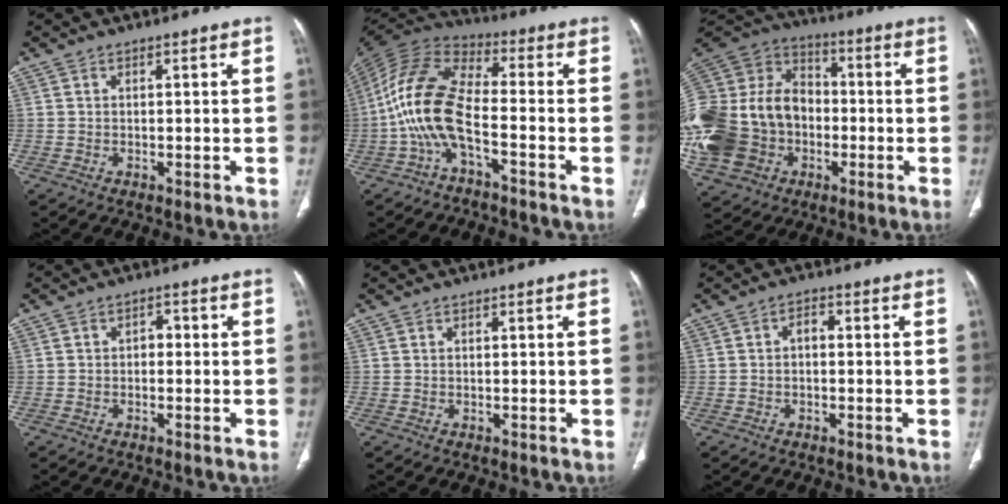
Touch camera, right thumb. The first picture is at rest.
{"total": 13.7, "force": [-4.2, 5.6, 11.7], "torque": [-0.254, 0.056, -0.089]}
{"total": 32.1, "force": [-6.0, 25.3, 18.8], "torque": [-0.463, 0.069, -0.103]}
{"total": 2.0, "force": [-0.3, 1.4, 1.3], "torque": [-0.009, 0.010, -0.012]}
{"total": 0.0}
{"total": 2.1, "force": [-0.2, 1.3, 1.7], "torque": [-0.023, 0.010, -0.009]}